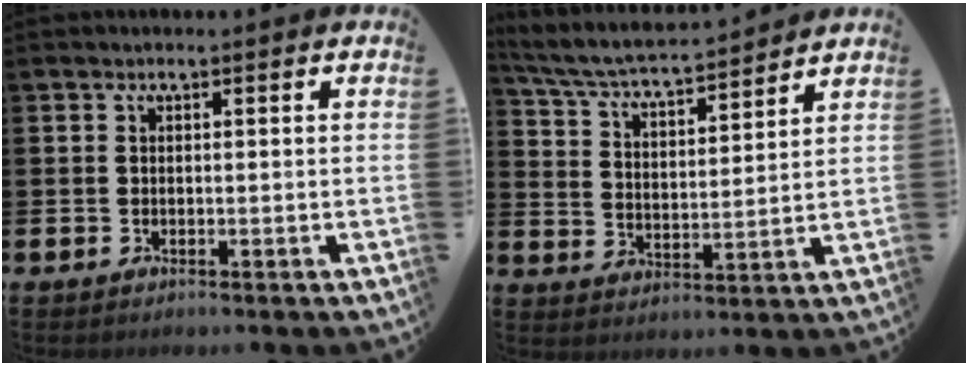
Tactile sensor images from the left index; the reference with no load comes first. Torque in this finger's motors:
{"motor_torque": [0.89, -1.25, 0.49, 0.16]}